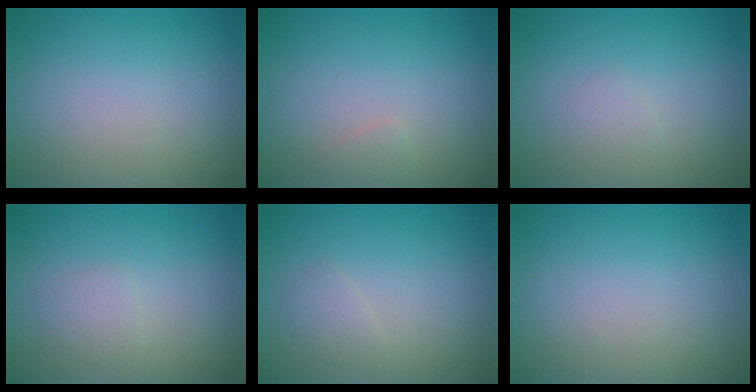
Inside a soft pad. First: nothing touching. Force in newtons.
{"total": 0.6, "press": 0.6, "slide": 0.1}
{"total": 0.8, "press": 0.8, "slide": 0.0}
{"total": 1.2, "press": 1.2, "slide": 0.0}
{"total": 1.0, "press": 1.0, "slide": 0.0}
{"total": 0.0}